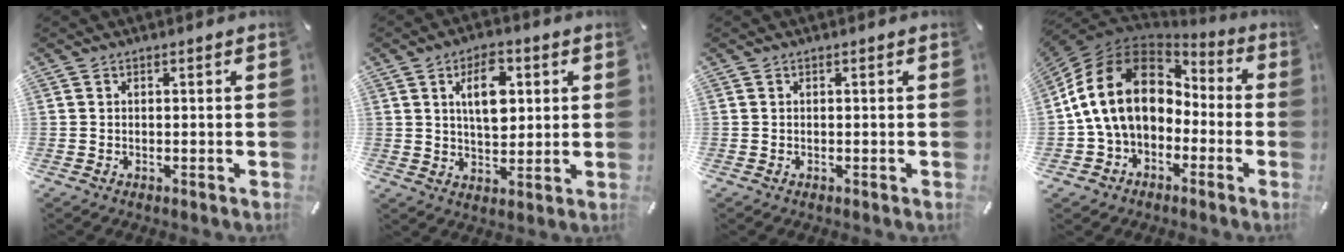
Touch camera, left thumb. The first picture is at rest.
{"total": 10.1, "force": [3.1, 5.9, 7.6], "torque": [-0.125, -0.003, 0.048]}
{"total": 0.0}
{"total": 18.4, "force": [1.8, 14.0, 11.9], "torque": [-0.248, 0.015, 0.028]}